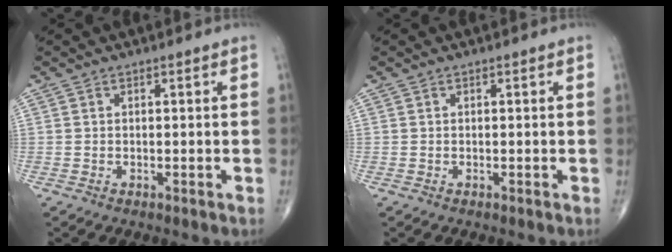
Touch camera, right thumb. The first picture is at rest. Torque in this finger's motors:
{"motor_torque": [0.00, 0.00, 0.00, 0.00, 0.00]}